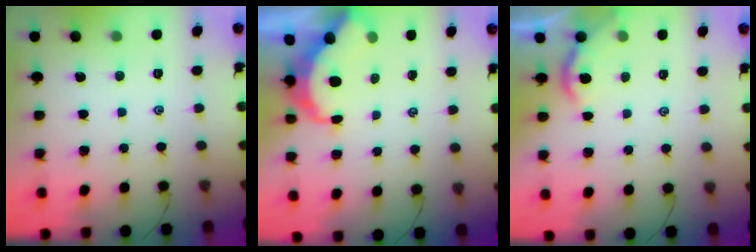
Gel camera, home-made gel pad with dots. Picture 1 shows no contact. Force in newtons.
{"total": 6.3, "press": 6.3, "slide": 0.8}
{"total": 1.8, "press": 1.8, "slide": 0.1}